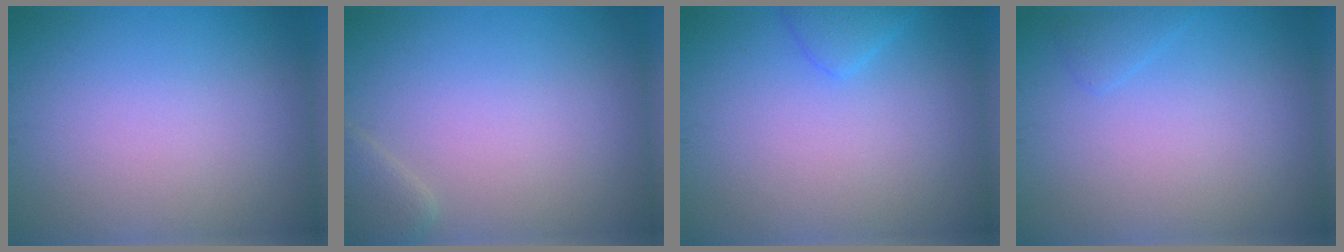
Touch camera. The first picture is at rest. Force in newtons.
{"total": 1.6, "press": 1.6, "slide": 0.1}
{"total": 1.7, "press": 1.7, "slide": 0.1}
{"total": 0.9, "press": 0.9, "slide": 0.1}